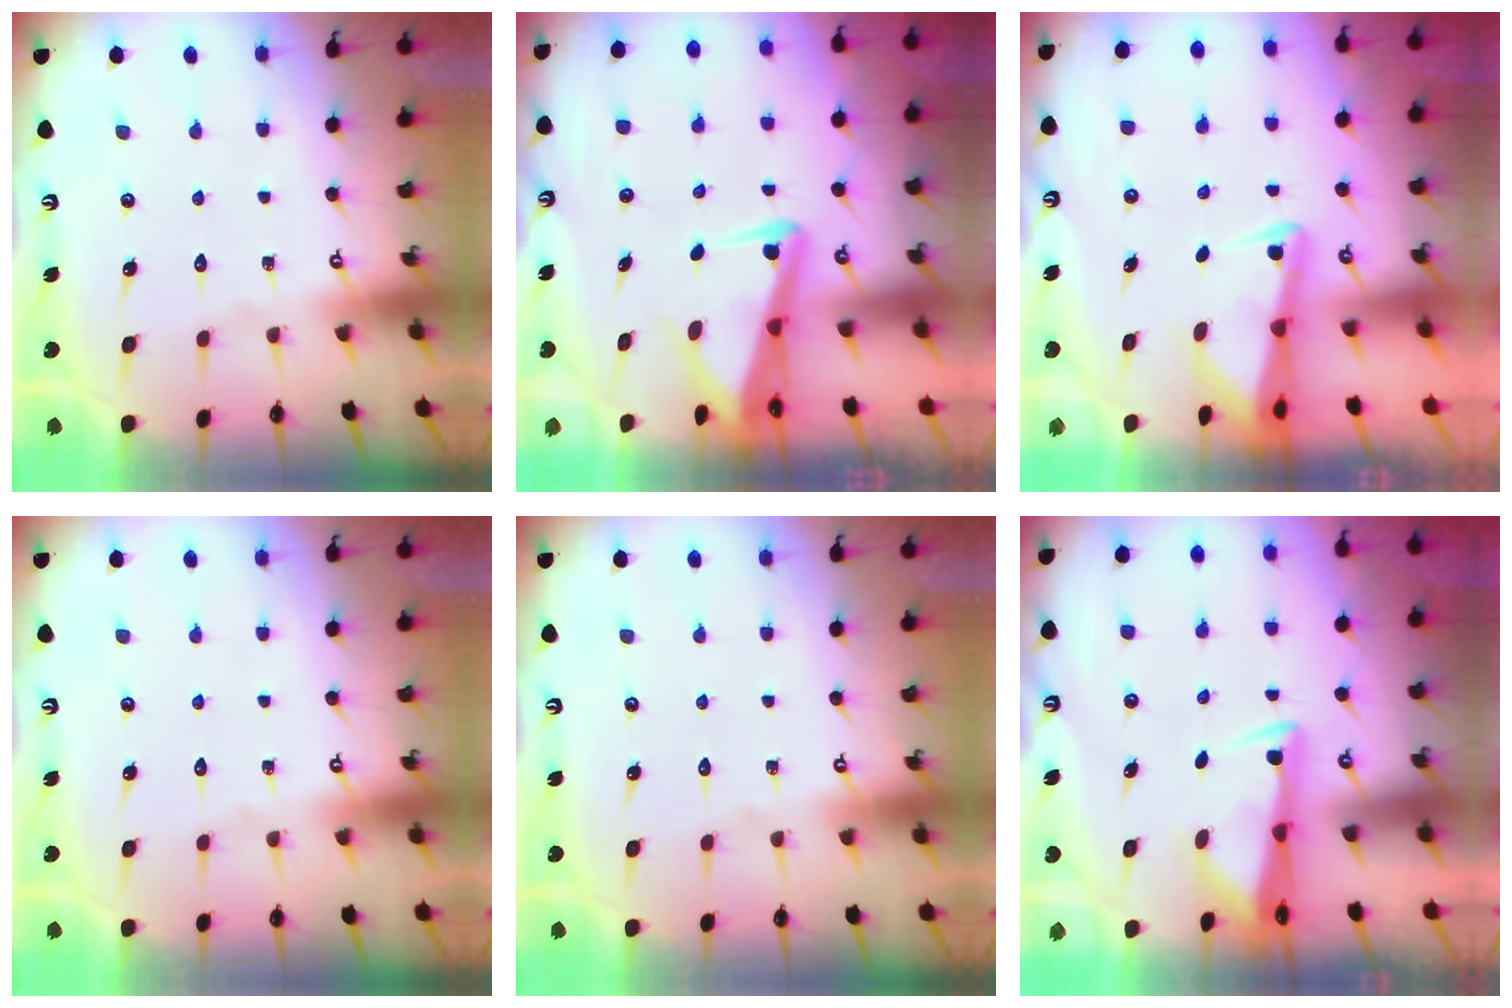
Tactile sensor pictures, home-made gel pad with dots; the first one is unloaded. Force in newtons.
{"total": 4.4, "press": 4.2, "slide": 1.1}
{"total": 2.3, "press": 2.3, "slide": 0.3}
{"total": 0.0}
{"total": 0.0}
{"total": 2.9, "press": 2.8, "slide": 0.9}